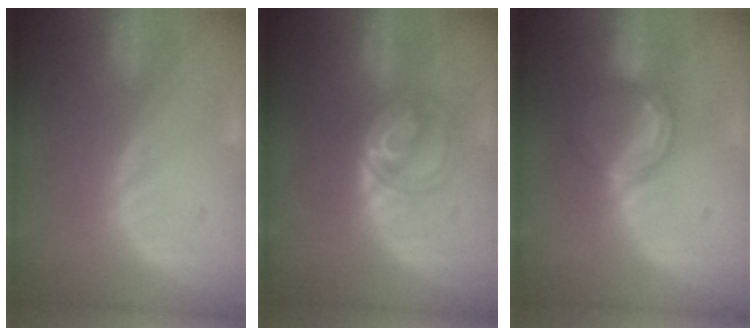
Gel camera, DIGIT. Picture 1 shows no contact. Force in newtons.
{"total": 6.0, "press": 5.6, "slide": 2.2}
{"total": 5.3, "press": 5.0, "slide": 1.7}